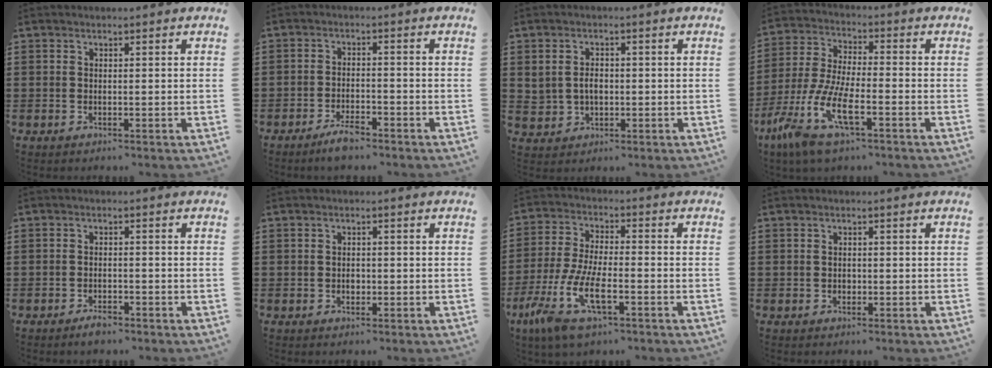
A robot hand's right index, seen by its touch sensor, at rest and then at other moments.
{"total": 3.2, "force": [-2.5, 0.7, 1.9], "torque": [-0.038, 0.006, -0.050]}
{"total": 2.9, "force": [0.1, 2.3, 1.8], "torque": [-0.047, 0.007, -0.002]}
{"total": 10.3, "force": [-5.9, 2.6, 8.1], "torque": [-0.200, -0.017, -0.120]}
{"total": 1.8, "force": [-1.5, 0.5, 0.9], "torque": [-0.016, 0.001, -0.028]}
{"total": 1.3, "force": [-0.3, 1.0, 0.9], "torque": [-0.017, 0.004, -0.005]}
{"total": 9.8, "force": [-4.9, 3.0, 8.0], "torque": [-0.191, -0.013, -0.096]}
{"total": 0.7, "force": [-0.1, 0.6, 0.3], "torque": [-0.006, 0.002, -0.002]}